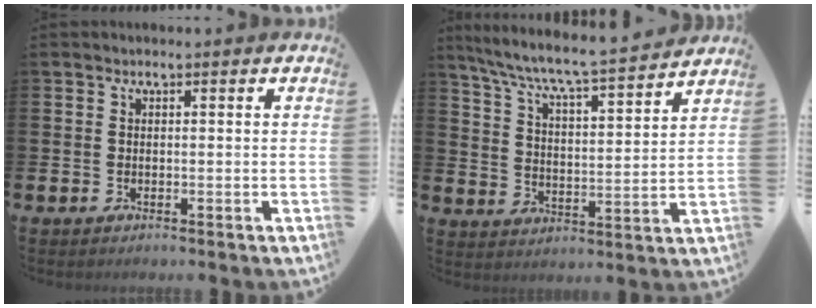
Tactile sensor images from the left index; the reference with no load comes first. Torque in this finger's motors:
{"motor_torque": [0.97, -1.17, 0.74, 0.21]}